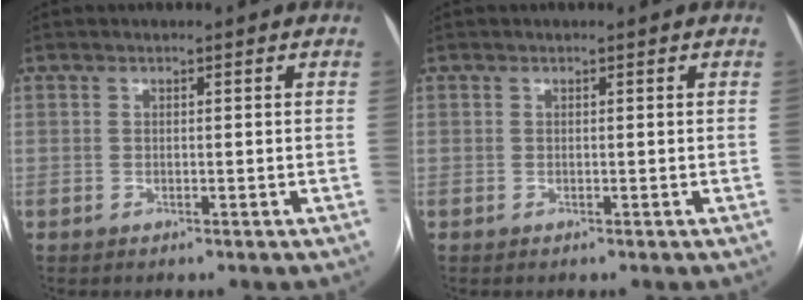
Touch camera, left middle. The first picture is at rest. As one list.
[{"total": 0.0}]